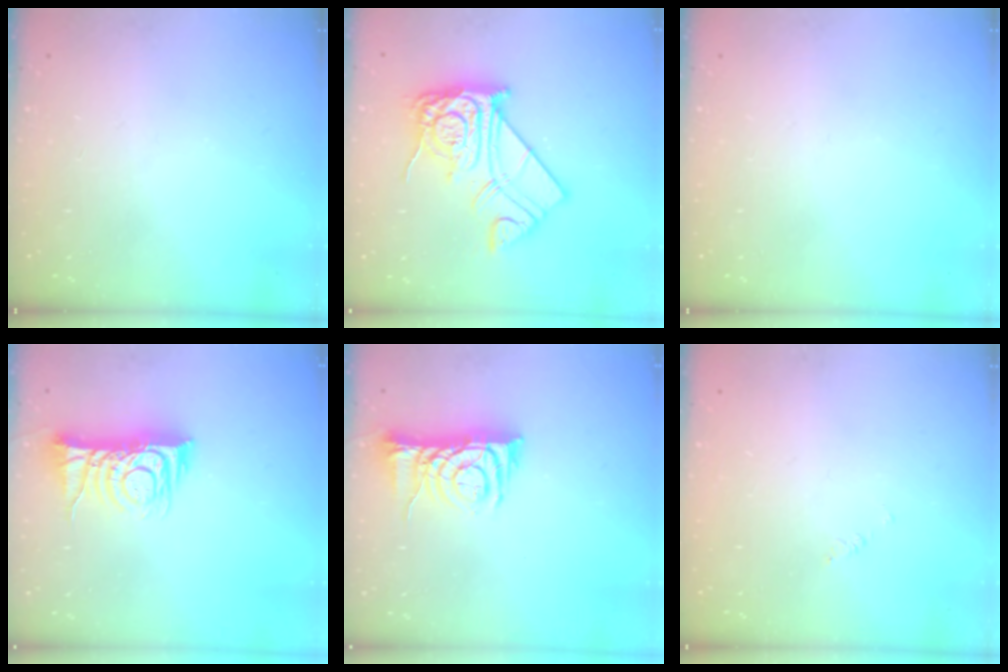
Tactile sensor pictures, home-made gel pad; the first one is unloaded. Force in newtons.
{"total": 16.2, "press": 16.1, "slide": 1.3}
{"total": 0.0}
{"total": 10.8, "press": 10.8, "slide": 0.7}
{"total": 7.9, "press": 7.9, "slide": 1.0}
{"total": 1.7, "press": 1.7, "slide": 0.3}